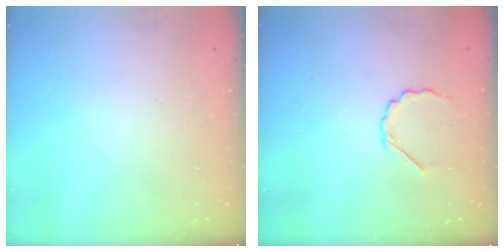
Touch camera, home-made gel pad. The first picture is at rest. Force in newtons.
{"total": 4.2, "press": 4.0, "slide": 1.4}